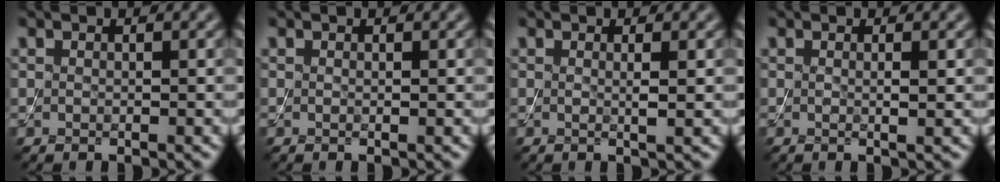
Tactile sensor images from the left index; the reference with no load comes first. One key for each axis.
{"total": 0.0}
{"total": 1.3, "fx": 0.1, "fy": 0.3, "fz": 1.2, "tx": -0.017, "ty": -0.001, "tz": -0.002}
{"total": 1.1, "fx": 0.1, "fy": 0.3, "fz": 1.1, "tx": -0.015, "ty": -0.001, "tz": -0.002}